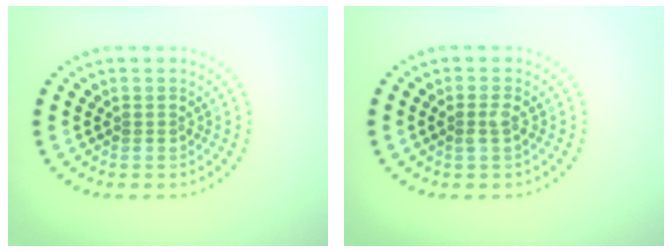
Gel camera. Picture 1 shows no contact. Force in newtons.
{"total": 1.0, "press": 1.0, "slide": 0.2}